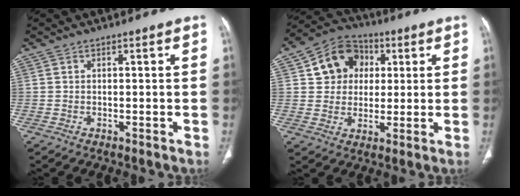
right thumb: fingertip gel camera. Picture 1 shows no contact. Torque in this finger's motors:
{"motor_torque": [-0.37, 0.64, 0.00, 0.46, 0.20]}